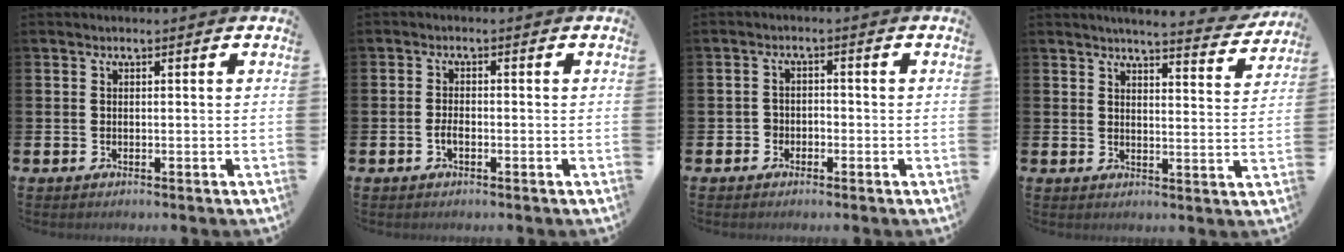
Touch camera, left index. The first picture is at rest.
{"total": 1.5, "force": [-0.7, 0.7, 1.2], "torque": [-0.022, 0.000, -0.014]}
{"total": 1.9, "force": [-1.3, 1.4, 0.2], "torque": [-0.014, 0.007, -0.029]}
{"total": 4.3, "force": [4.2, -0.2, 0.8], "torque": [-0.017, -0.032, 0.069]}